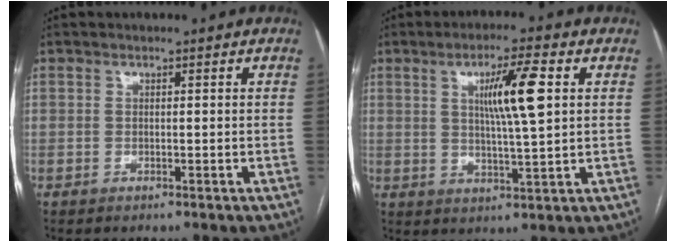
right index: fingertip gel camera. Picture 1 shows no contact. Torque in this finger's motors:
{"motor_torque": [0.95, 0.53, 0.26, 0.13]}